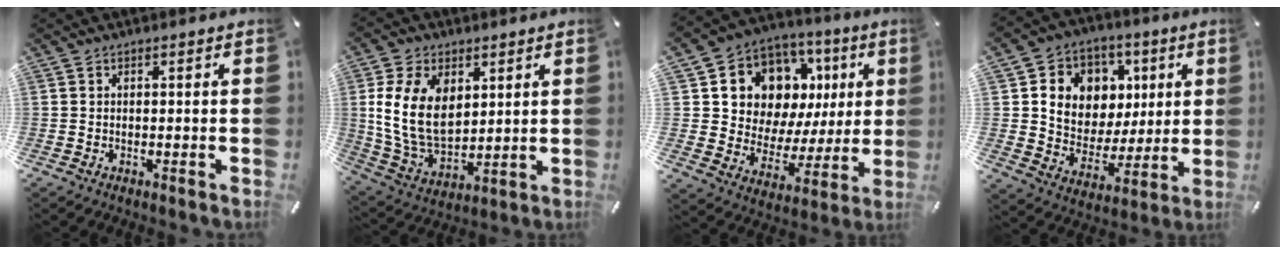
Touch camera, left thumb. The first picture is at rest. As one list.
[{"total": 14.7, "force": [3.7, 10.2, 10.0], "torque": [-0.225, -0.007, 0.066]}, {"total": 12.3, "force": [5.9, 10.0, 4.1], "torque": [-0.066, -0.059, 0.114]}, {"total": 11.1, "force": [2.4, 10.6, 2.5], "torque": [-0.042, -0.021, 0.052]}]